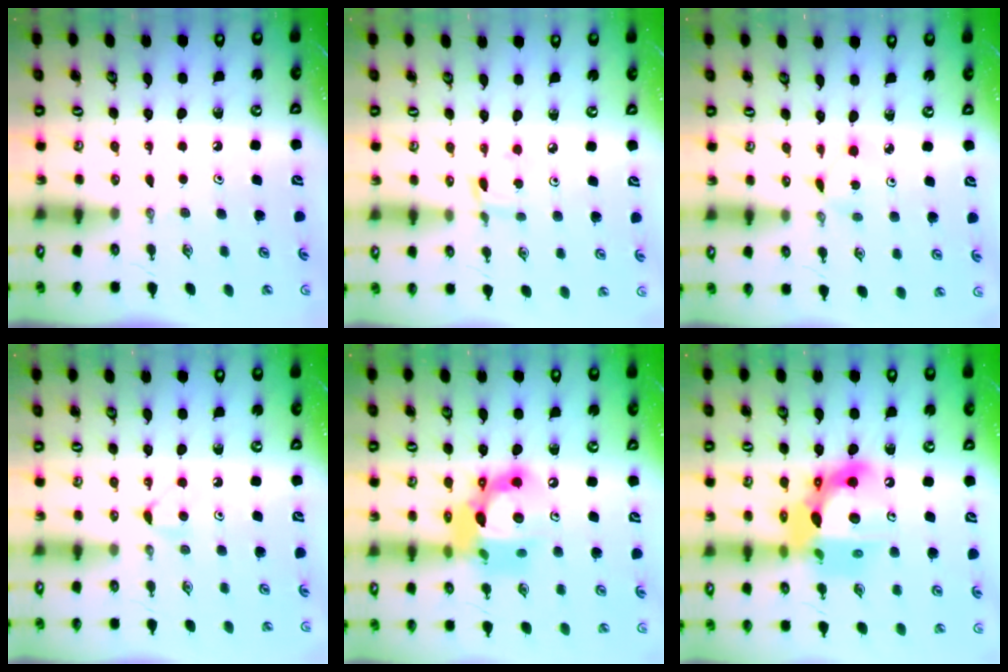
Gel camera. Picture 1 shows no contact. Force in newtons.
{"total": 2.0, "press": 2.0, "slide": 0.2}
{"total": 2.8, "press": 2.8, "slide": 0.1}
{"total": 3.7, "press": 3.7, "slide": 0.4}
{"total": 15.2, "press": 15.2, "slide": 0.3}
{"total": 17.8, "press": 17.8, "slide": 1.4}